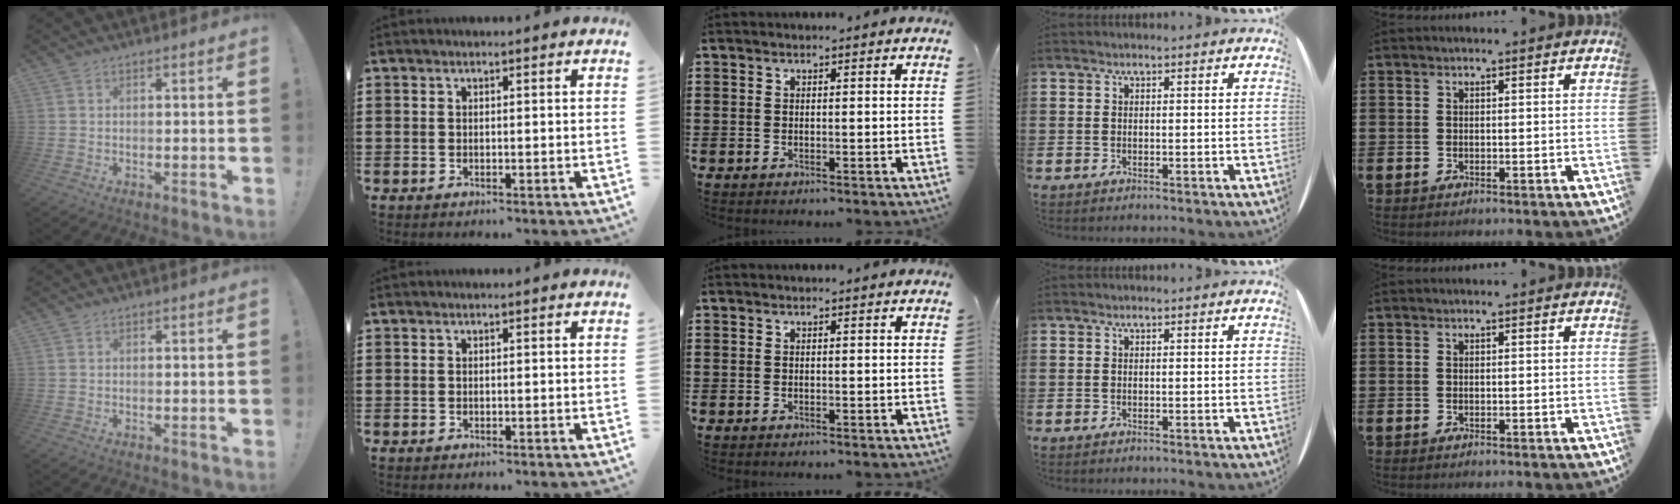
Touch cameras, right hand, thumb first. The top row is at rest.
{}